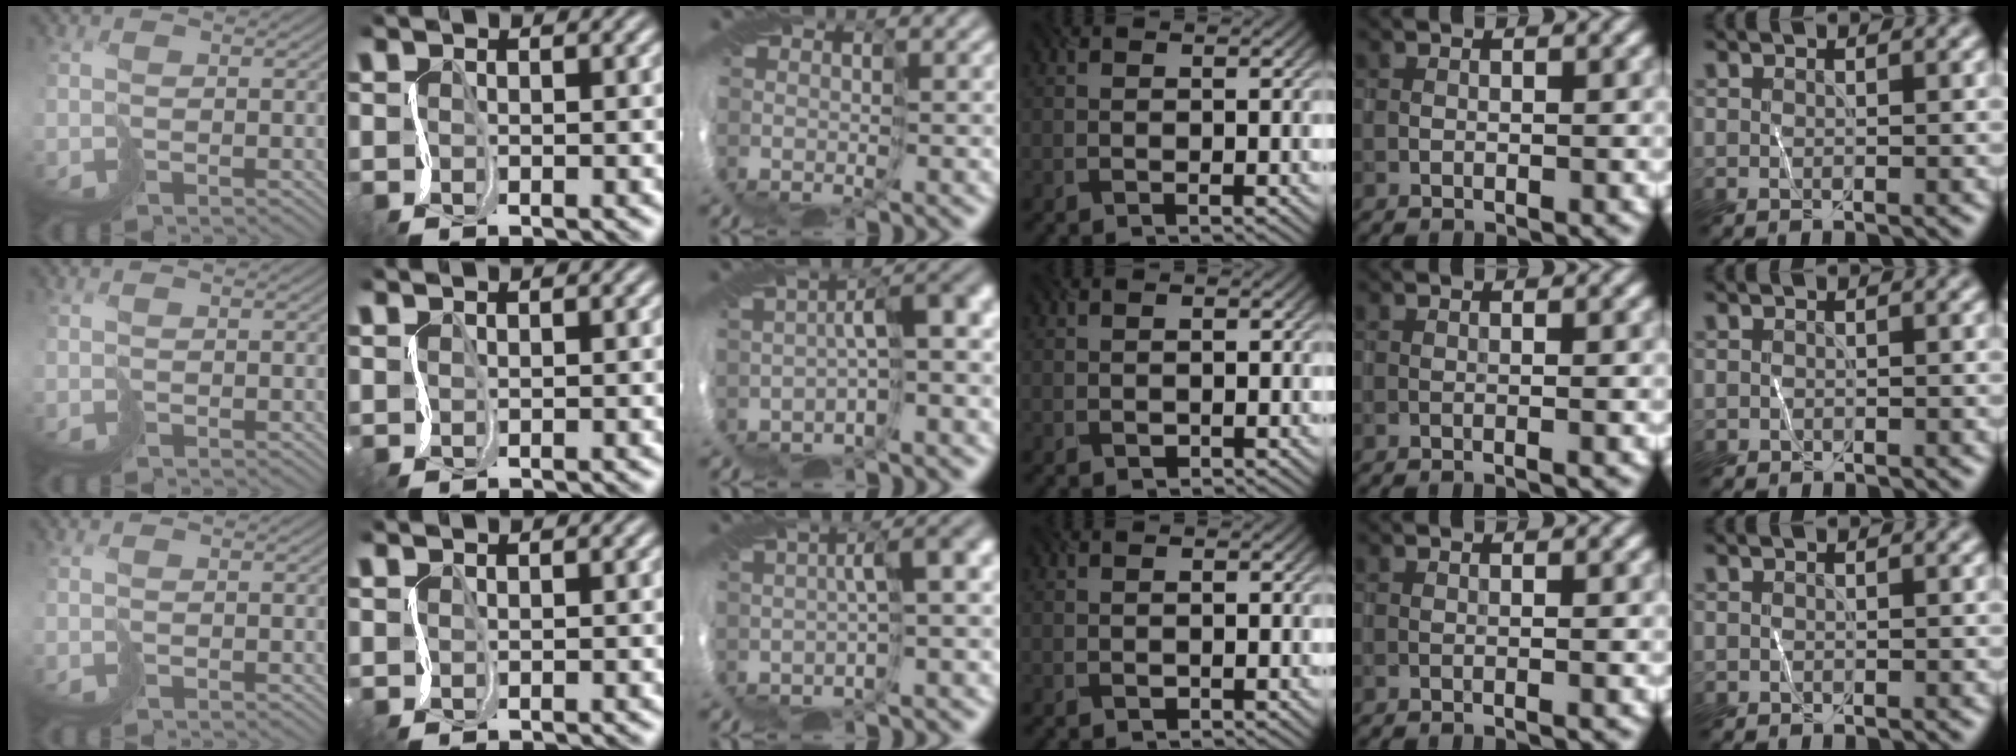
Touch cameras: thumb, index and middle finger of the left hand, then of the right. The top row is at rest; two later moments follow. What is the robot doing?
{"motion": "cut", "object": "paper"}